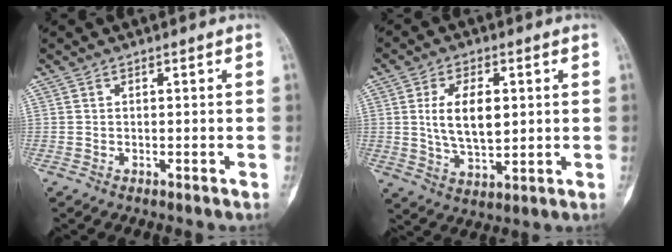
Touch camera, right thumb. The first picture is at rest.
{"total": 10.2, "force": [1.5, 5.5, 8.5], "torque": [-0.142, -0.010, 0.034]}